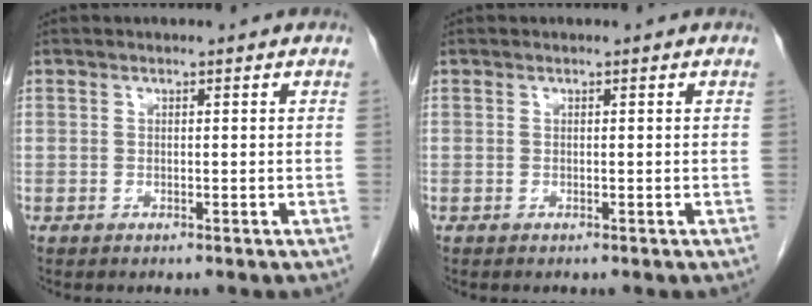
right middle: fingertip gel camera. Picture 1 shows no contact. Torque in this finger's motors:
{"motor_torque": [0.03, 0.03, 0.00, 0.00]}